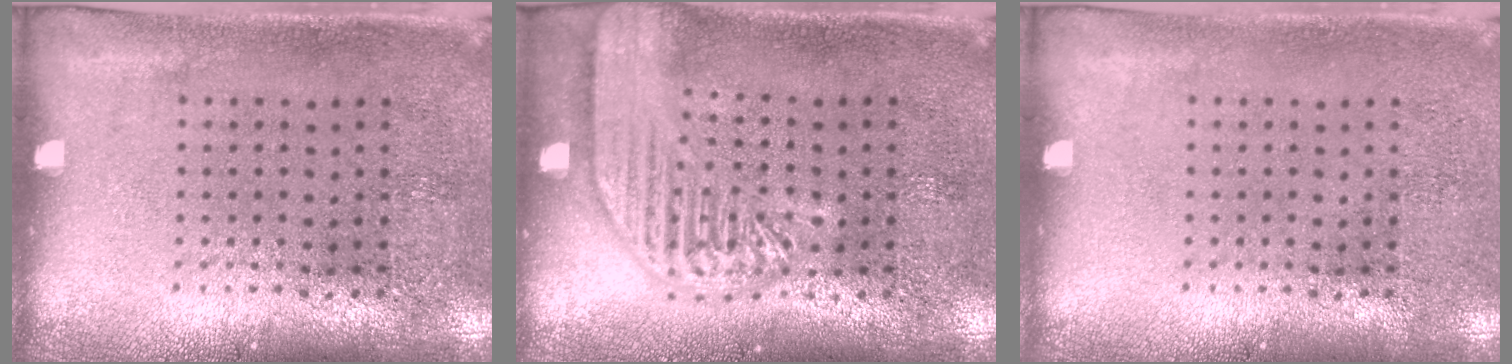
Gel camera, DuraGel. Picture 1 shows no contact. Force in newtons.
{"total": 2.4, "press": 2.4, "slide": 0.3}
{"total": 0.0}